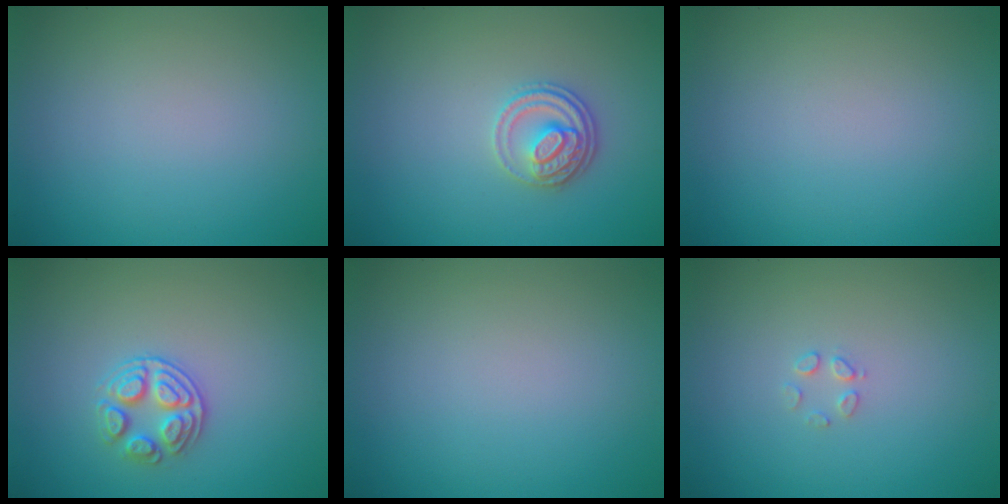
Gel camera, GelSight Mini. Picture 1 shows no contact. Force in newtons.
{"total": 2.7, "press": 2.5, "slide": 1.0}
{"total": 0.0}
{"total": 2.7, "press": 2.5, "slide": 0.9}
{"total": 0.0}
{"total": 1.0, "press": 1.0, "slide": 0.1}